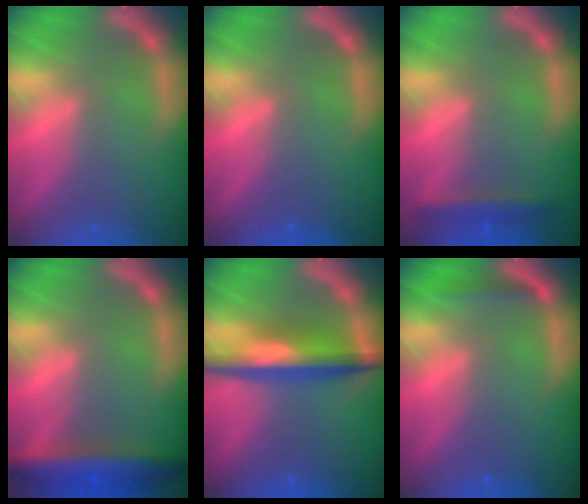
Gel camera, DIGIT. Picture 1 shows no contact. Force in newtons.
{"total": 0.0}
{"total": 2.4}
{"total": 7.0}
{"total": 6.5}
{"total": 1.4}